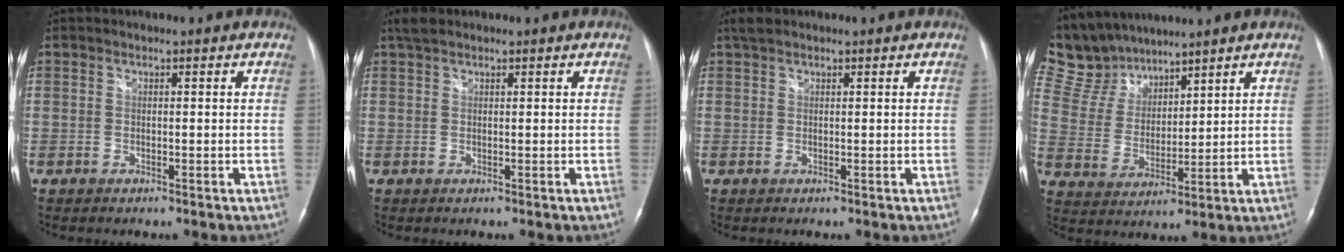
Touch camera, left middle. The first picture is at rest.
{"total": 1.9, "force": [1.5, 0.8, 0.8], "torque": [-0.020, 0.016, 0.028]}
{"total": 1.6, "force": [1.3, 0.7, 0.8], "torque": [-0.019, 0.017, 0.025]}
{"total": 9.8, "force": [9.2, 3.2, 1.0], "torque": [-0.043, 0.018, 0.199]}